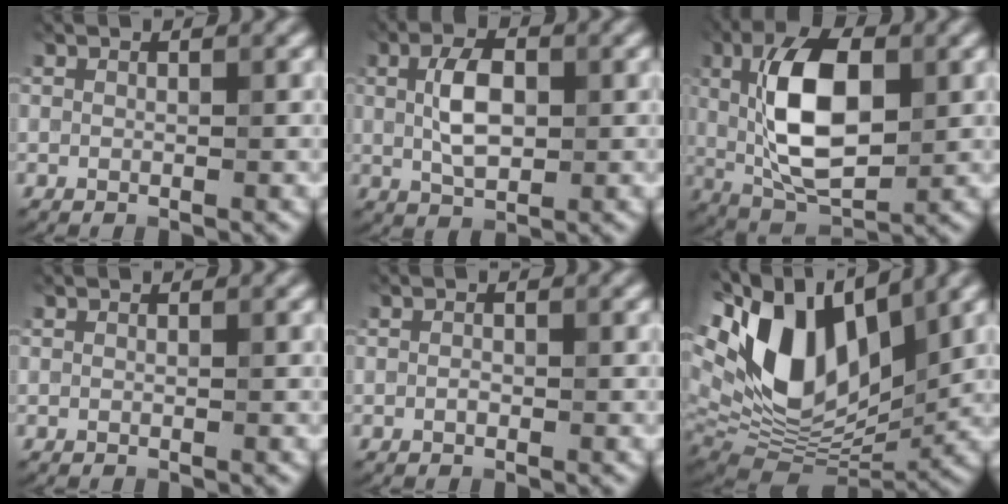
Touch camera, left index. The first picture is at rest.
{"total": 4.4, "force": [0.5, 2.4, 3.6], "torque": [-0.075, 0.004, 0.009]}
{"total": 9.9, "force": [1.1, 4.8, 8.6], "torque": [-0.159, 0.006, 0.016]}
{"total": 0.0}
{"total": 0.6, "force": [-0.2, 0.4, 0.4], "torque": [-0.008, 0.001, -0.004]}
{"total": 14.9, "force": [3.8, 8.3, 11.8], "torque": [-0.243, 0.009, 0.063]}